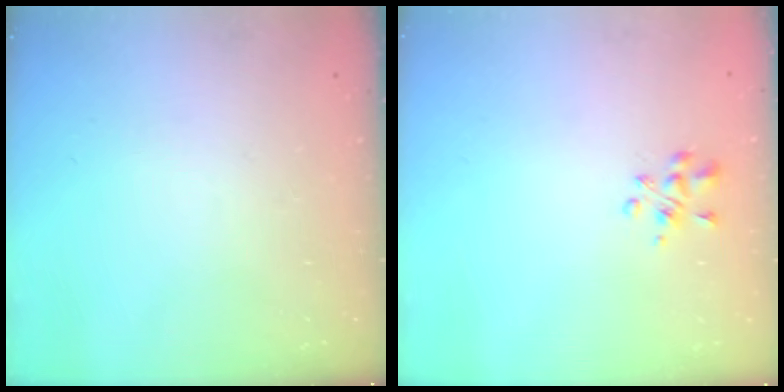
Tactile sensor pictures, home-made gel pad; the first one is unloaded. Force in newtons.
{"total": 3.9, "press": 3.9, "slide": 0.6}